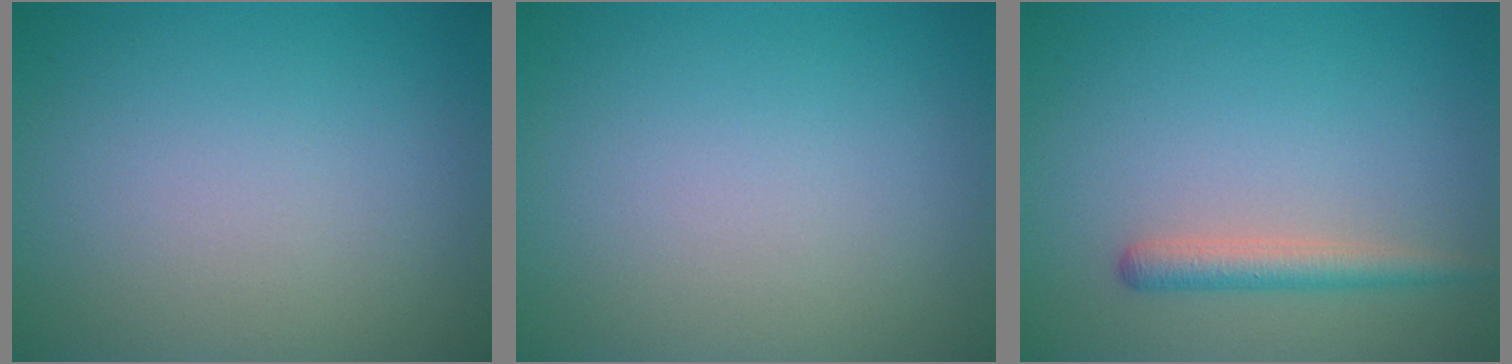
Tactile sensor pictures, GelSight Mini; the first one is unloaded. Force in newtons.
{"total": 0.0}
{"total": 2.2, "press": 2.2, "slide": 0.1}